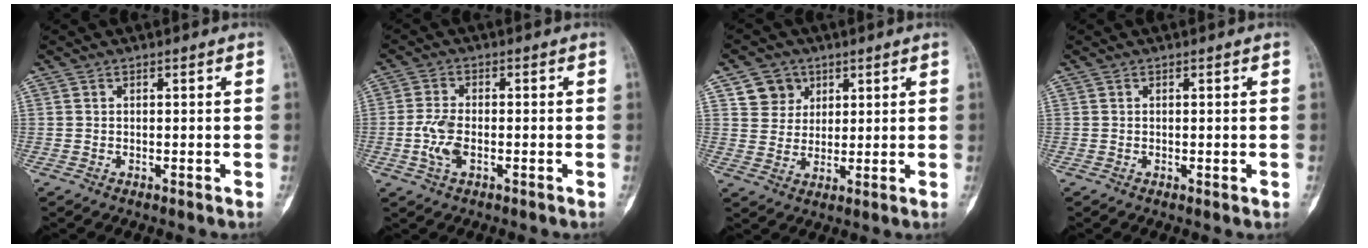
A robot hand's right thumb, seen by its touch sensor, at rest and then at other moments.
{"total": 5.5, "force": [-1.4, 2.9, 4.5], "torque": [-0.099, 0.011, -0.027]}
{"total": 6.3, "force": [3.0, 5.4, 1.1], "torque": [0.008, -0.012, 0.053]}
{"total": 0.8, "force": [-0.1, 0.3, 0.7], "torque": [-0.009, -0.002, -0.001]}